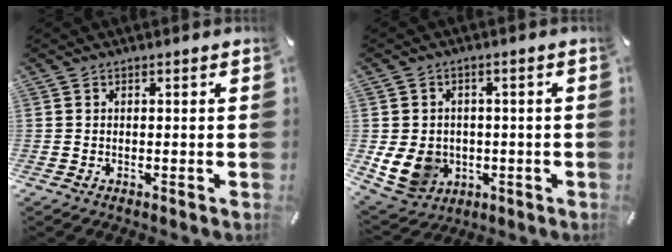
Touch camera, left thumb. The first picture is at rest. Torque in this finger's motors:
{"motor_torque": [1.19, 2.11, 0.60, -0.43, 0.14]}